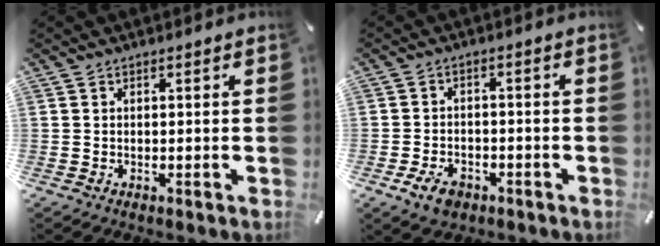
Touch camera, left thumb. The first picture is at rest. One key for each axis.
{"total": 5.4, "fx": -3.0, "fy": 3.5, "fz": 2.7, "tx": -0.059, "ty": 0.014, "tz": -0.058}